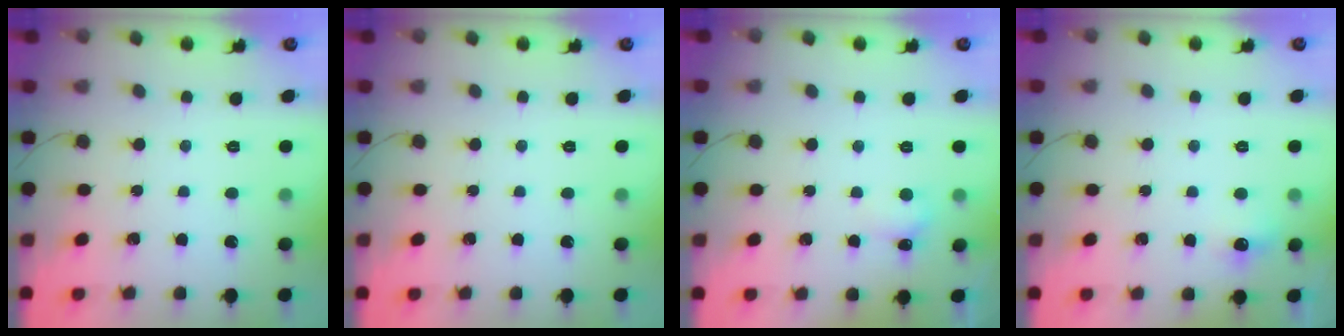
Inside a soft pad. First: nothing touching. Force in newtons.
{"total": 0.0}
{"total": 3.9, "press": 3.7, "slide": 1.3}
{"total": 5.7, "press": 5.5, "slide": 1.3}